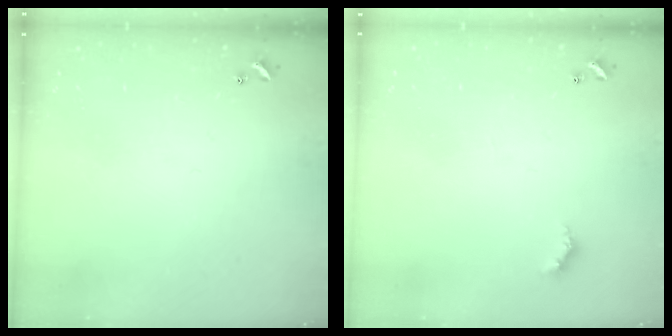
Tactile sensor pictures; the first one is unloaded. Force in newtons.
{"total": 3.4, "press": 3.3, "slide": 0.6}